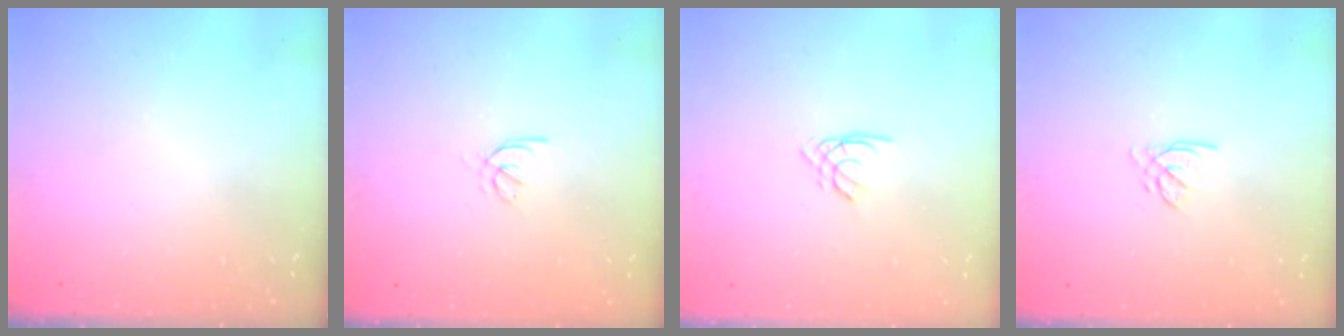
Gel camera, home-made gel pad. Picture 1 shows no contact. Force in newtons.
{"total": 2.4, "press": 2.4, "slide": 0.5}
{"total": 1.3, "press": 1.3, "slide": 0.4}
{"total": 2.2, "press": 2.2, "slide": 0.3}